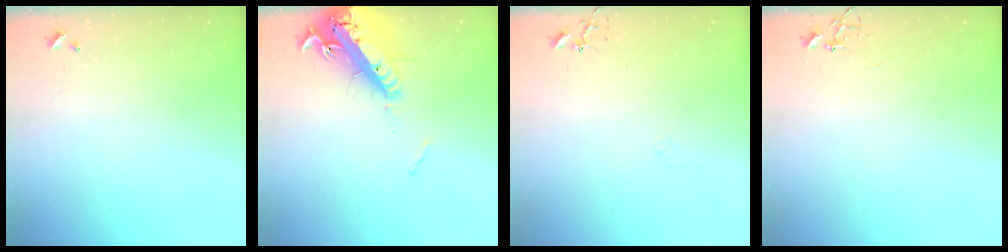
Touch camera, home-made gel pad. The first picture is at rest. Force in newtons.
{"total": 19.7, "press": 19.2, "slide": 4.1}
{"total": 5.2, "press": 5.2, "slide": 0.5}
{"total": 4.3, "press": 4.3, "slide": 0.4}